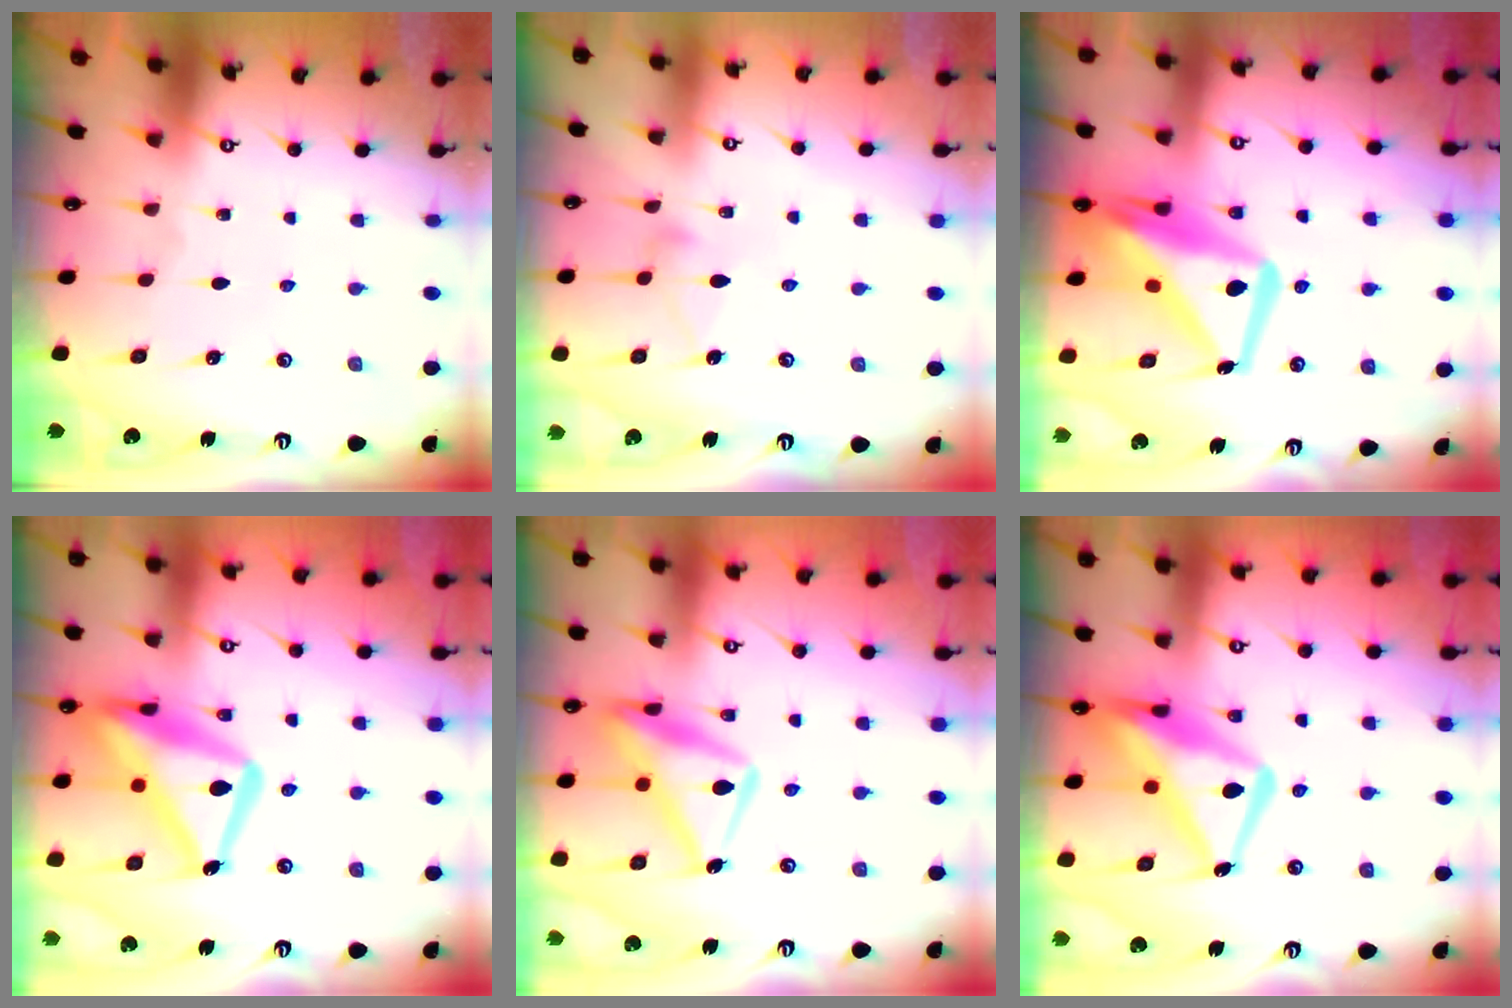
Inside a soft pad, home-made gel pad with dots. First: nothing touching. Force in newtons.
{"total": 7.2, "press": 7.2, "slide": 0.4}
{"total": 15.7, "press": 15.6, "slide": 1.4}
{"total": 20.5, "press": 20.5, "slide": 1.8}
{"total": 16.3, "press": 16.2, "slide": 1.4}
{"total": 17.3, "press": 17.2, "slide": 1.7}